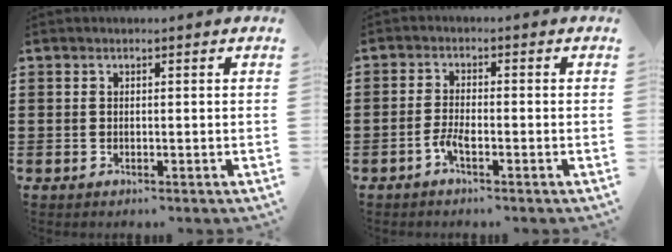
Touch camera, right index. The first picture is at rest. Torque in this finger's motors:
{"motor_torque": [2.14, 0.00, 0.07, 0.06]}